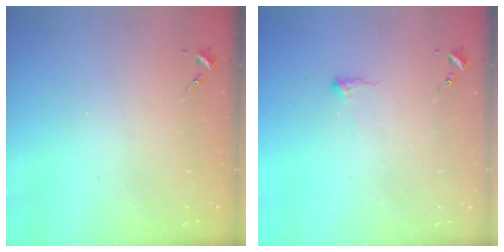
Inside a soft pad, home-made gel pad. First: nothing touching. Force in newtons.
{"total": 4.2, "press": 4.2, "slide": 0.7}